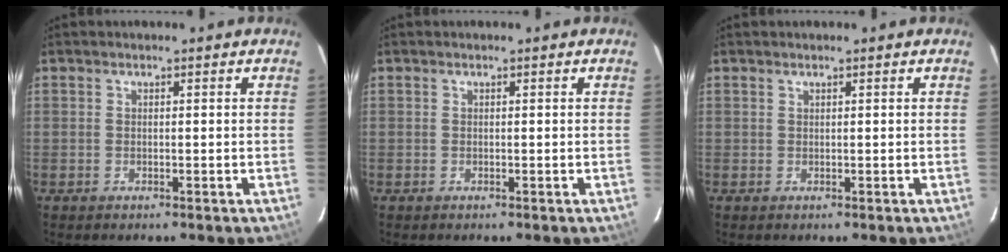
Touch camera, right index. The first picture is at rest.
{"total": 0.0}
{"total": 0.0}